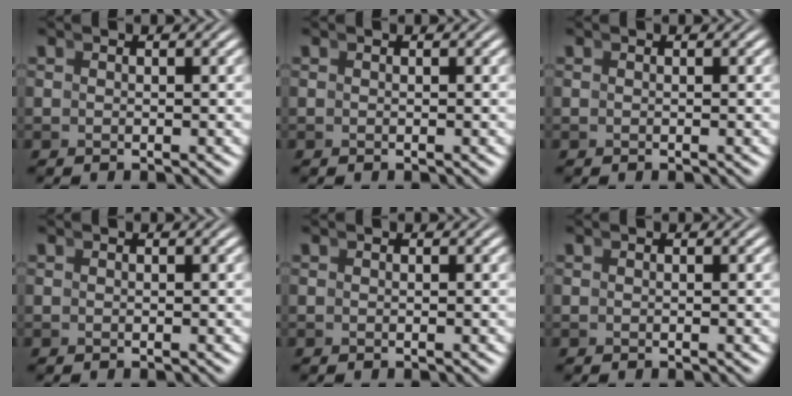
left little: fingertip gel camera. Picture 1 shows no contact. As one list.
[{"total": 0.0}, {"total": 0.0}, {"total": 0.0}, {"total": 0.0}, {"total": 0.0}]